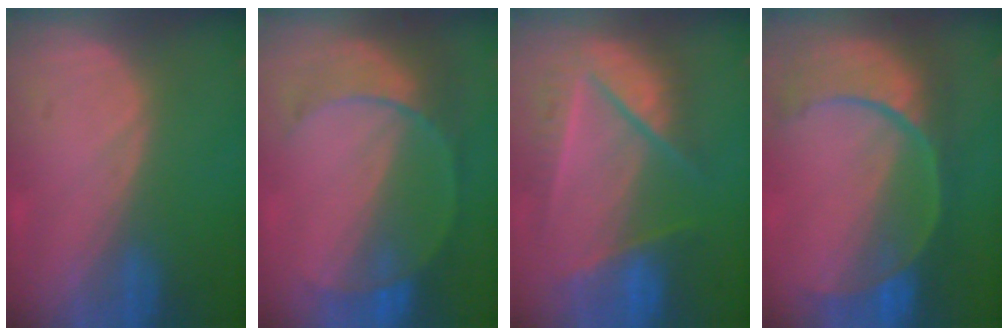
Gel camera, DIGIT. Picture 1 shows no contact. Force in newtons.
{"total": 7.3, "press": 7.3, "slide": 0.2}
{"total": 9.7, "press": 8.3, "slide": 5.1}
{"total": 11.1, "press": 9.3, "slide": 6.0}